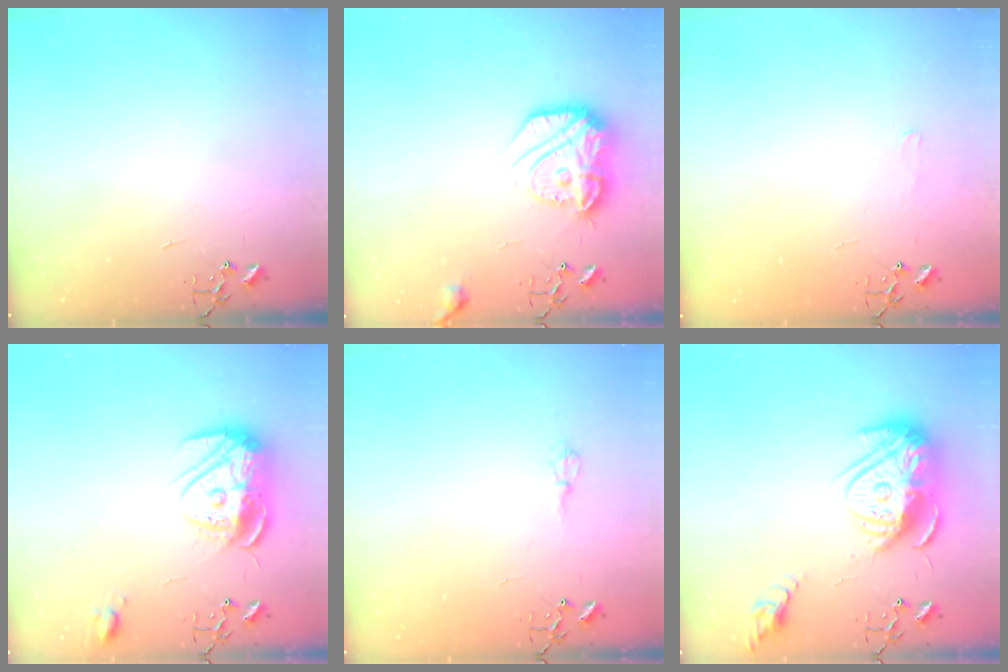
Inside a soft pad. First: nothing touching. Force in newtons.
{"total": 17.2, "press": 17.2, "slide": 1.1}
{"total": 6.4, "press": 6.4, "slide": 0.8}
{"total": 14.9, "press": 14.9, "slide": 1.4}
{"total": 6.5, "press": 6.4, "slide": 0.8}
{"total": 17.6, "press": 17.5, "slide": 1.6}